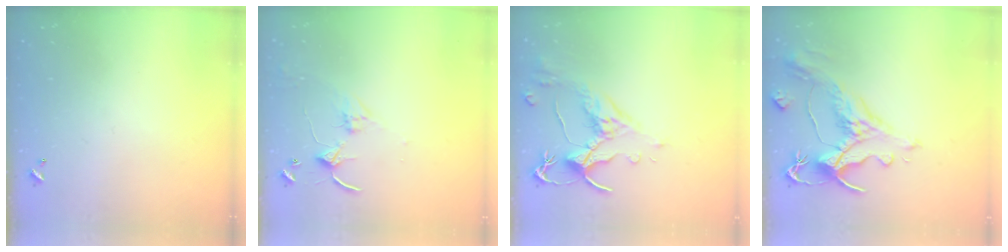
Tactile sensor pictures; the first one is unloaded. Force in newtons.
{"total": 2.8, "press": 2.8, "slide": 0.4}
{"total": 2.5, "press": 2.1, "slide": 1.4}
{"total": 1.6, "press": 0.8, "slide": 1.4}